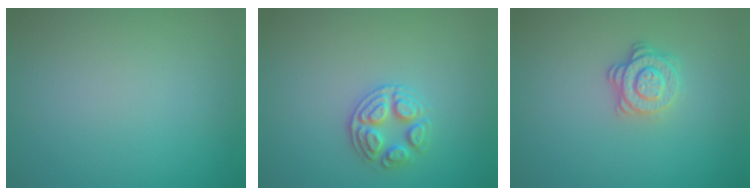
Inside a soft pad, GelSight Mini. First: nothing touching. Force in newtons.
{"total": 2.6, "press": 2.6, "slide": 0.6}
{"total": 2.8, "press": 2.5, "slide": 1.3}